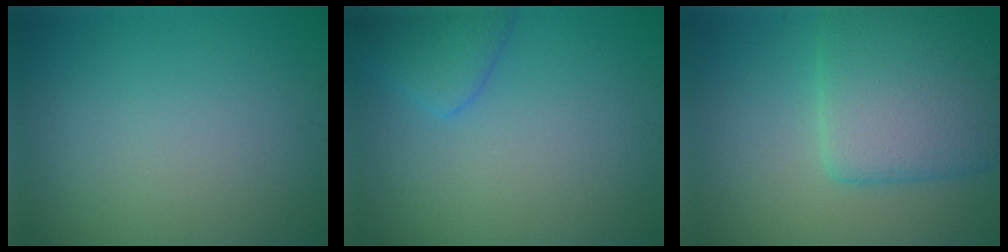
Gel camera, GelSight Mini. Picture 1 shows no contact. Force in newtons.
{"total": 2.9, "press": 2.9, "slide": 0.2}
{"total": 7.2, "press": 7.2, "slide": 0.5}